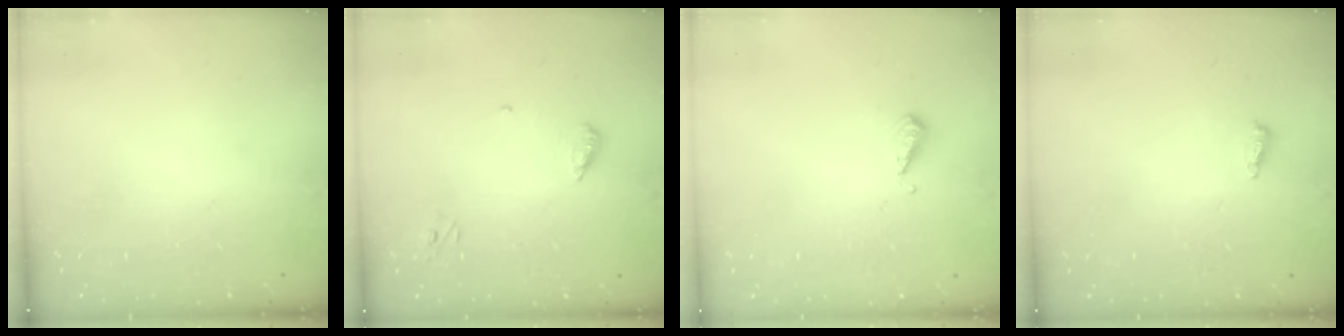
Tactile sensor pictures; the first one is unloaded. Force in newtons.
{"total": 5.3, "press": 5.3, "slide": 0.6}
{"total": 4.6, "press": 4.5, "slide": 0.9}
{"total": 4.6, "press": 4.4, "slide": 1.1}